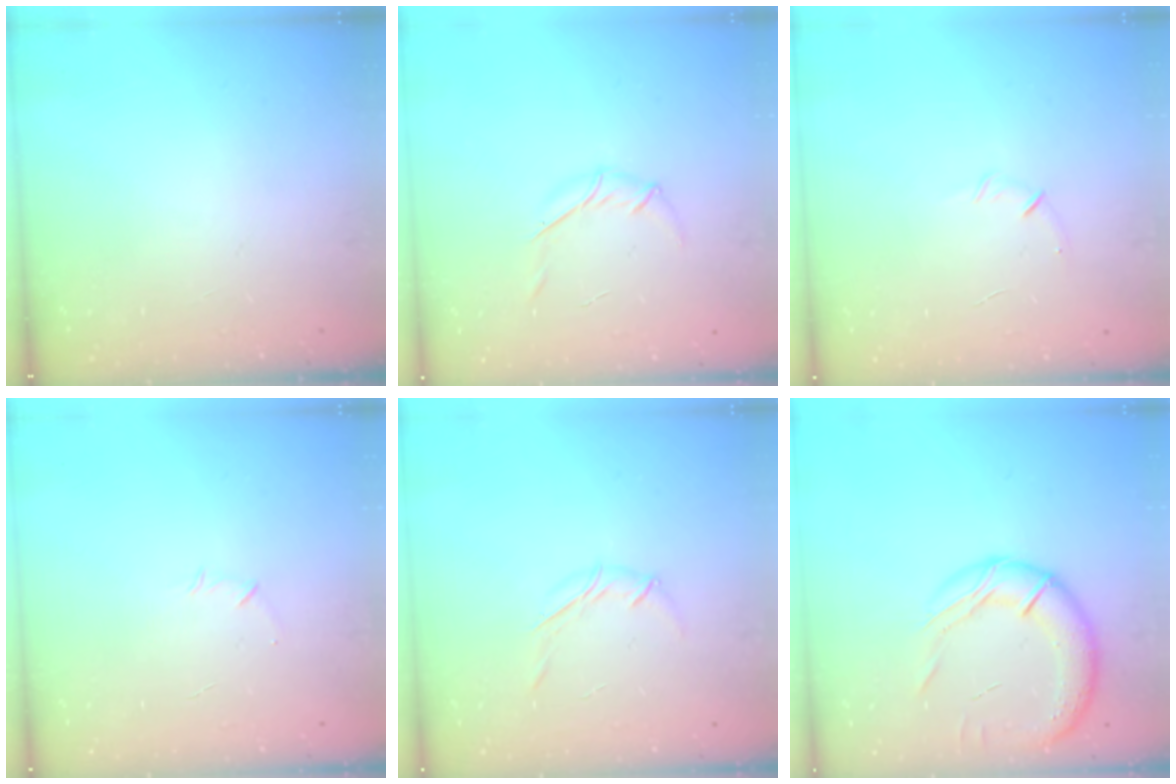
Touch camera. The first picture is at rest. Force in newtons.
{"total": 5.5, "press": 5.3, "slide": 1.4}
{"total": 5.6, "press": 5.3, "slide": 1.6}
{"total": 4.5, "press": 4.3, "slide": 1.2}
{"total": 5.1, "press": 5.0, "slide": 1.1}
{"total": 19.8, "press": 19.6, "slide": 3.2}